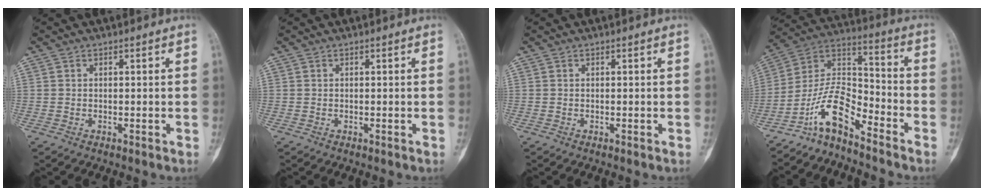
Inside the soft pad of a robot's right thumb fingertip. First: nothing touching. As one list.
[{"total": 0.0}, {"total": 0.0}, {"total": 11.0, "force": [-8.0, 3.7, 6.6], "torque": [-0.124, 0.093, -0.162]}]